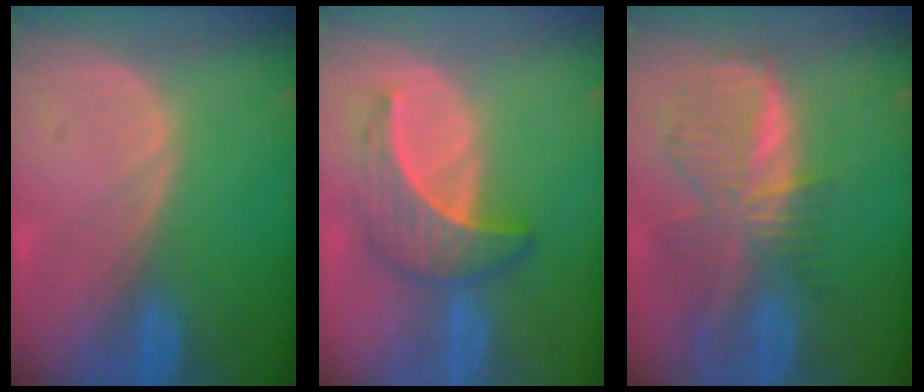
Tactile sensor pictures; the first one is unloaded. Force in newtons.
{"total": 6.6, "press": 6.3, "slide": 2.1}
{"total": 8.9, "press": 7.8, "slide": 4.4}